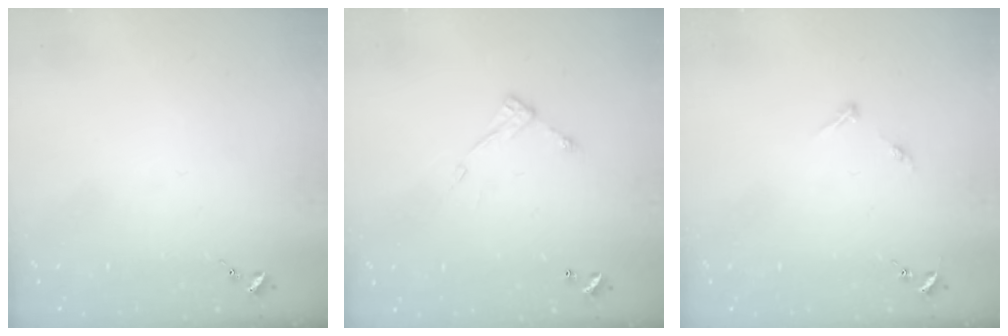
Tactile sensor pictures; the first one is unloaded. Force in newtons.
{"total": 7.5, "press": 7.5, "slide": 0.2}
{"total": 5.2, "press": 5.2, "slide": 0.6}